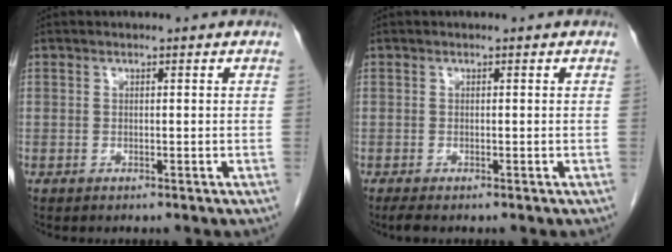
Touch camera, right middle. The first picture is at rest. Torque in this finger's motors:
{"motor_torque": [0.42, 0.03, 0.10, 0.02]}